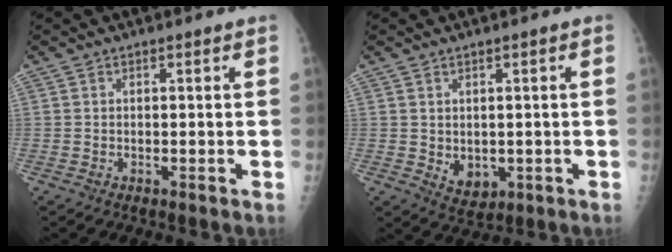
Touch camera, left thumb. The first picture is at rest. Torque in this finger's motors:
{"motor_torque": [-0.18, 0.22, 0.01, 0.00, 0.00]}